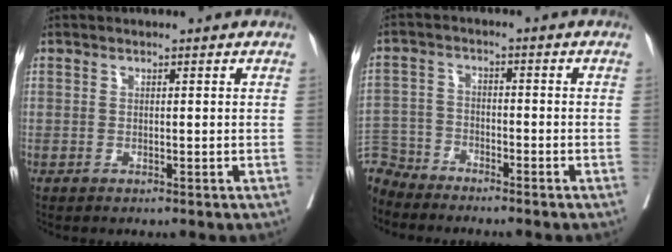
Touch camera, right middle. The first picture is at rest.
{"total": 6.2, "force": [-5.9, 1.6, -0.9], "torque": [0.021, 0.002, -0.121]}